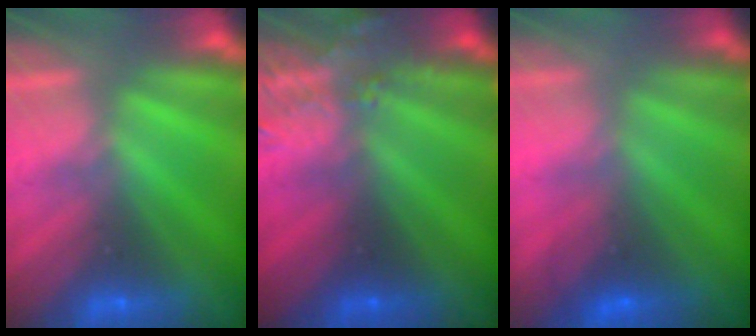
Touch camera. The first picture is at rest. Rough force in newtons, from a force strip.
{"total": 3.7}
{"total": 3.0}